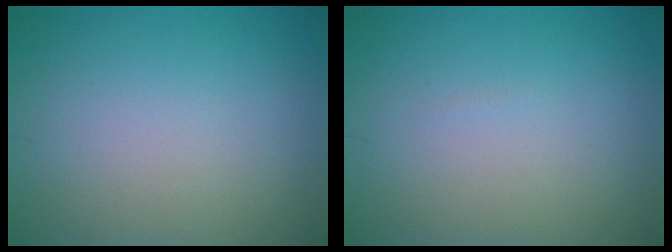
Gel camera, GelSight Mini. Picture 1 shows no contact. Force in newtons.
{"total": 0.0}